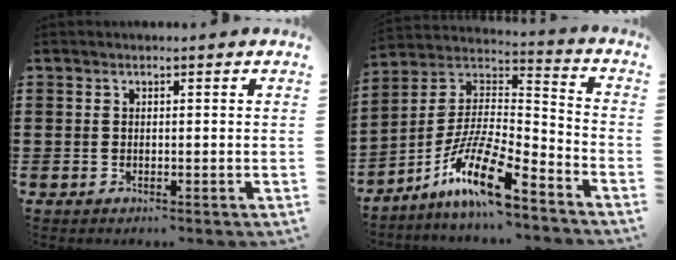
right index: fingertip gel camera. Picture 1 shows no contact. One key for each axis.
{"total": 13.5, "fx": -9.2, "fy": 2.4, "fz": 9.5, "tx": -0.198, "ty": 0.003, "tz": -0.178}